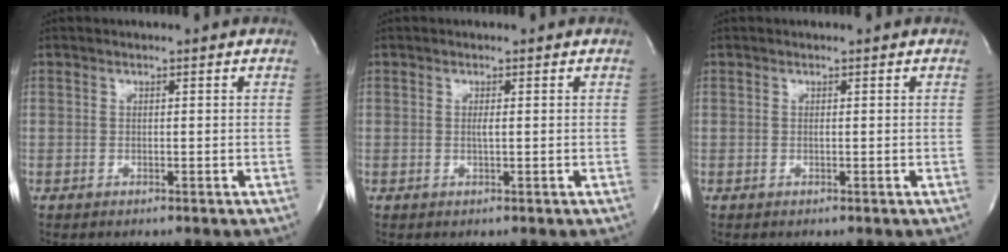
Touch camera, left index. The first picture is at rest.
{"total": 0.8, "force": [0.2, 0.0, 0.8], "torque": [-0.020, -0.002, 0.002]}
{"total": 0.0}